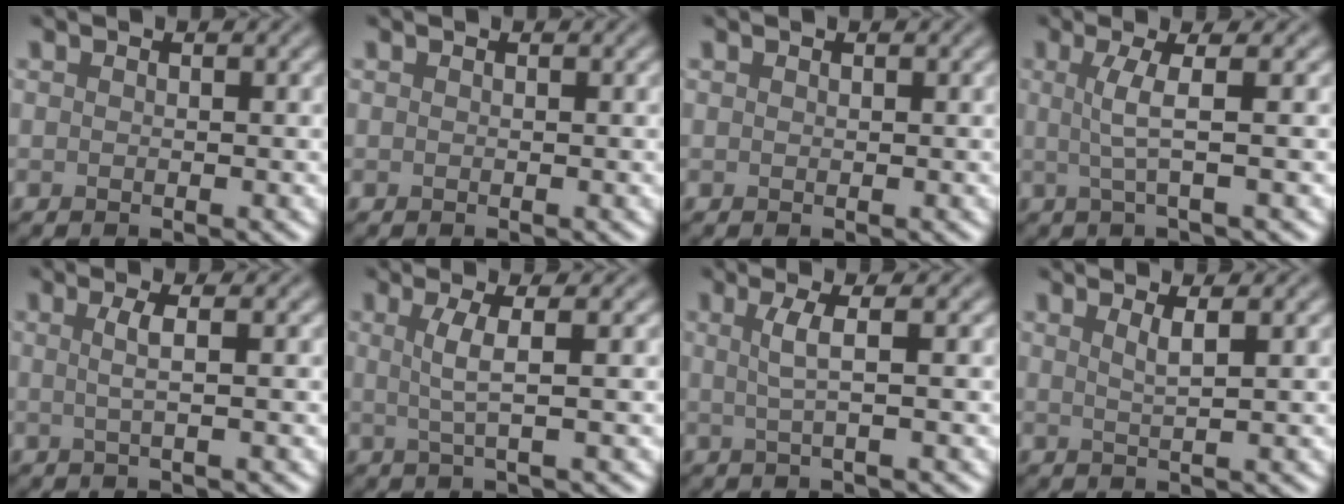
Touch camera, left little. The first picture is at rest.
{"total": 0.0}
{"total": 0.0}
{"total": 3.2, "force": [0.4, 0.6, 3.1], "torque": [-0.059, 0.001, 0.005]}
{"total": 2.2, "force": [0.3, 0.6, 2.1], "torque": [-0.038, 0.002, -0.001]}
{"total": 2.9, "force": [0.5, 0.5, 2.8], "torque": [-0.052, 0.000, 0.008]}
{"total": 2.7, "force": [0.4, 0.6, 2.6], "torque": [-0.048, 0.000, 0.005]}
{"total": 1.9, "force": [0.9, 0.5, 1.7], "torque": [-0.021, 0.001, 0.010]}